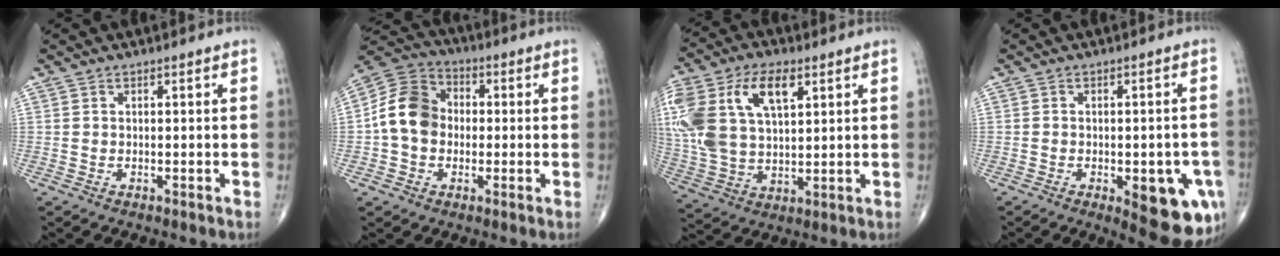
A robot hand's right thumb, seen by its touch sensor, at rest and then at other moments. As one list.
[{"total": 11.1, "force": [-0.4, 8.9, 6.6], "torque": [-0.109, 0.032, -0.021]}, {"total": 20.3, "force": [7.1, 11.3, 15.3], "torque": [-0.339, 0.010, 0.135]}, {"total": 12.7, "force": [-4.5, 5.1, 10.8], "torque": [-0.108, 0.005, -0.040]}]